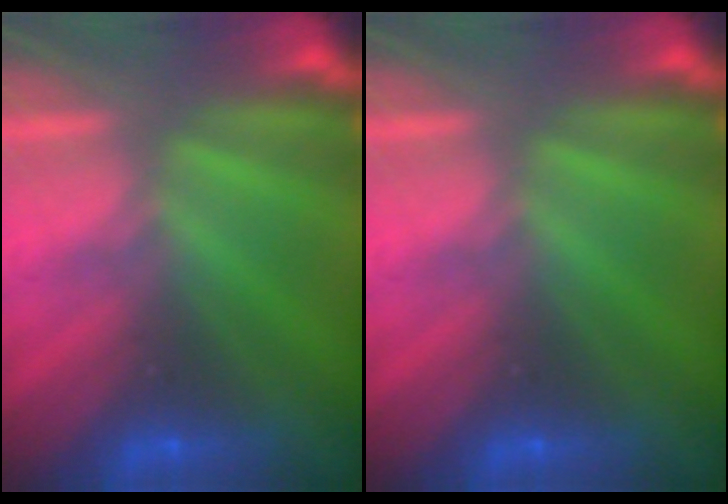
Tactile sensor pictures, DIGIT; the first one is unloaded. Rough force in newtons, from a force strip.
{"total": 0.0}